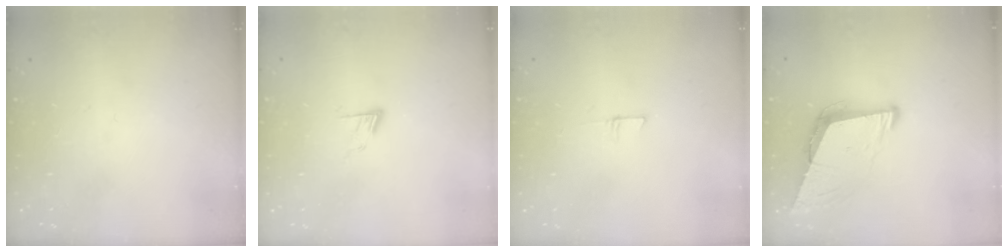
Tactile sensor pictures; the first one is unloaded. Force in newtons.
{"total": 6.0, "press": 5.9, "slide": 0.6}
{"total": 5.1, "press": 5.1, "slide": 0.4}
{"total": 8.8, "press": 7.9, "slide": 3.8}